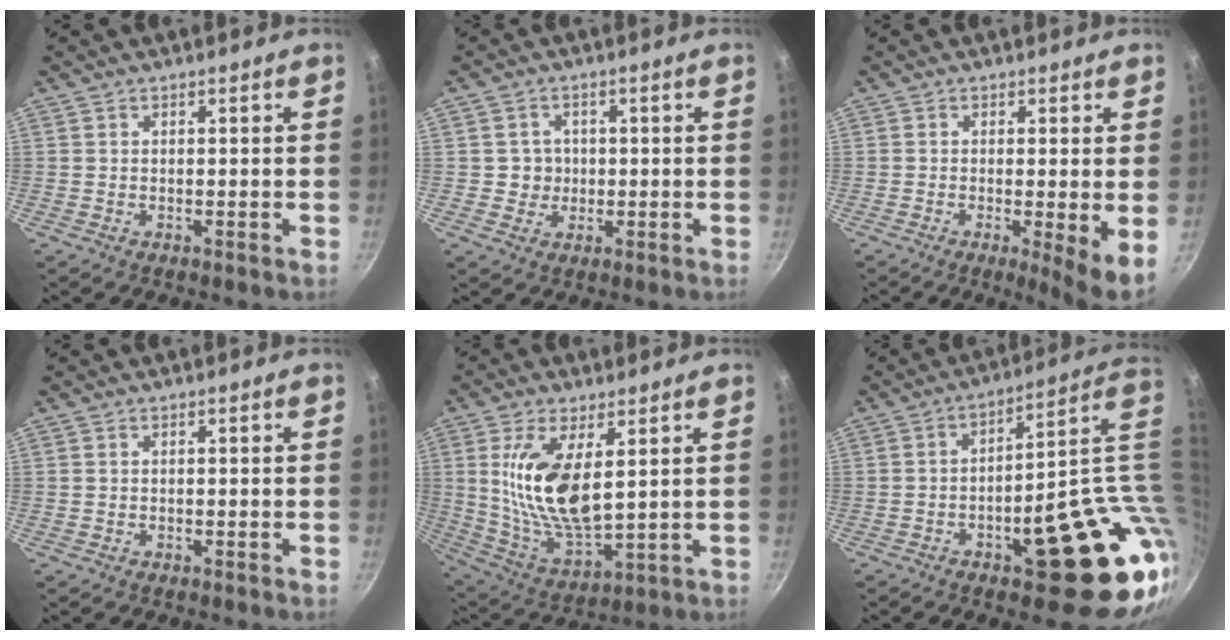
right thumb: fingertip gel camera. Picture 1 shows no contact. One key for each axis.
{"total": 3.9, "fx": 0.0, "fy": 3.8, "fz": 0.9, "tx": 0.013, "ty": 0.006, "tz": -0.002}
{"total": 6.5, "fx": -0.8, "fy": 0.8, "fz": 6.4, "tx": -0.089, "ty": -0.018, "tz": -0.011}
{"total": 0.0}
{"total": 15.5, "fx": 3.7, "fy": 6.8, "fz": 13.4, "tx": -0.256, "ty": -0.033, "tz": 0.080}
{"total": 24.2, "fx": -1.2, "fy": 8.9, "fz": 22.4, "tx": -0.241, "ty": 0.002, "tz": 0.003}